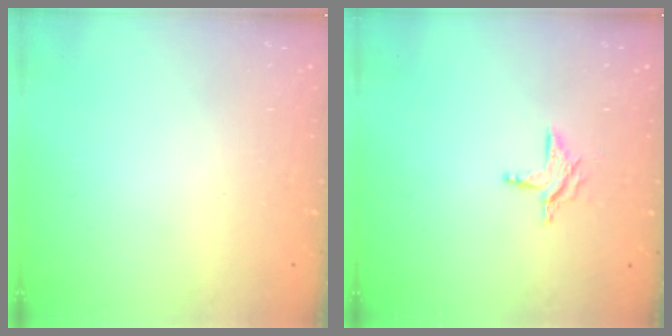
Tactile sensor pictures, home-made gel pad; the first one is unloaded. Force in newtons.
{"total": 6.4, "press": 6.4, "slide": 0.7}